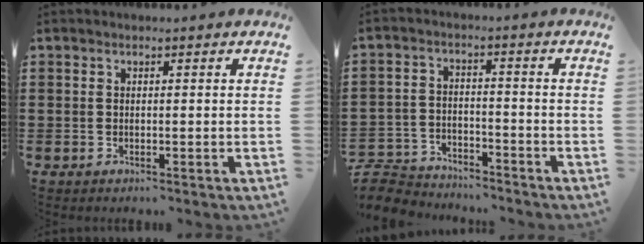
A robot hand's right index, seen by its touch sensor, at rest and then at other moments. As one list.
[{"total": 5.7, "force": [-5.6, 1.1, 0.3], "torque": [-0.024, 0.006, -0.118]}]